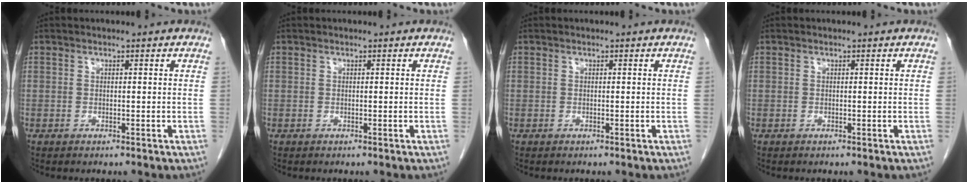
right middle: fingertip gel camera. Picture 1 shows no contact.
{"total": 0.0}
{"total": 0.0}
{"total": 0.0}